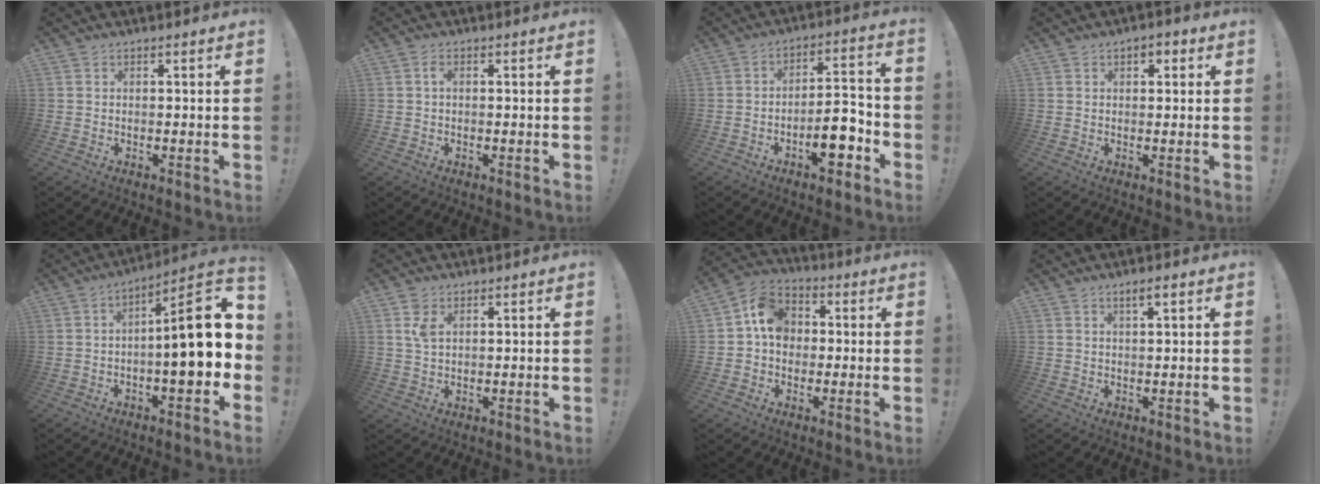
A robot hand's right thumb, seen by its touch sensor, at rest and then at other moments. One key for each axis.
{"total": 1.4, "fx": 0.1, "fy": 0.7, "fz": 1.3, "tx": -0.023, "ty": 0.003, "tz": 0.000}
{"total": 10.0, "fx": -4.9, "fy": 4.3, "fz": 7.6, "tx": -0.099, "ty": 0.034, "tz": -0.086}
{"total": 2.5, "fx": 0.7, "fy": 1.7, "fz": 1.7, "tx": -0.018, "ty": 0.003, "tz": 0.009}
{"total": 16.5, "fx": -0.4, "fy": 4.8, "fz": 15.8, "tx": -0.212, "ty": 0.002, "tz": -0.007}
{"total": 3.8, "fx": 1.6, "fy": 2.1, "fz": 2.7, "tx": -0.044, "ty": 0.000, "tz": 0.027}
{"total": 11.0, "fx": 1.1, "fy": 9.2, "fz": 6.1, "tx": -0.091, "ty": 0.019, "tz": 0.029}
{"total": 2.5, "fx": 1.3, "fy": 0.1, "fz": 2.1, "tx": -0.042, "ty": 0.000, "tz": 0.022}